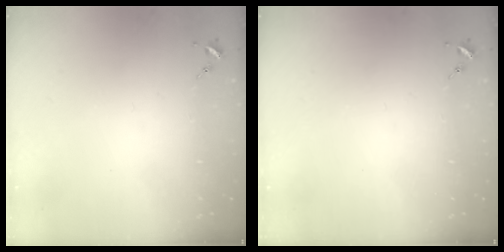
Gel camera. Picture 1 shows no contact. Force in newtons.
{"total": 0.0}